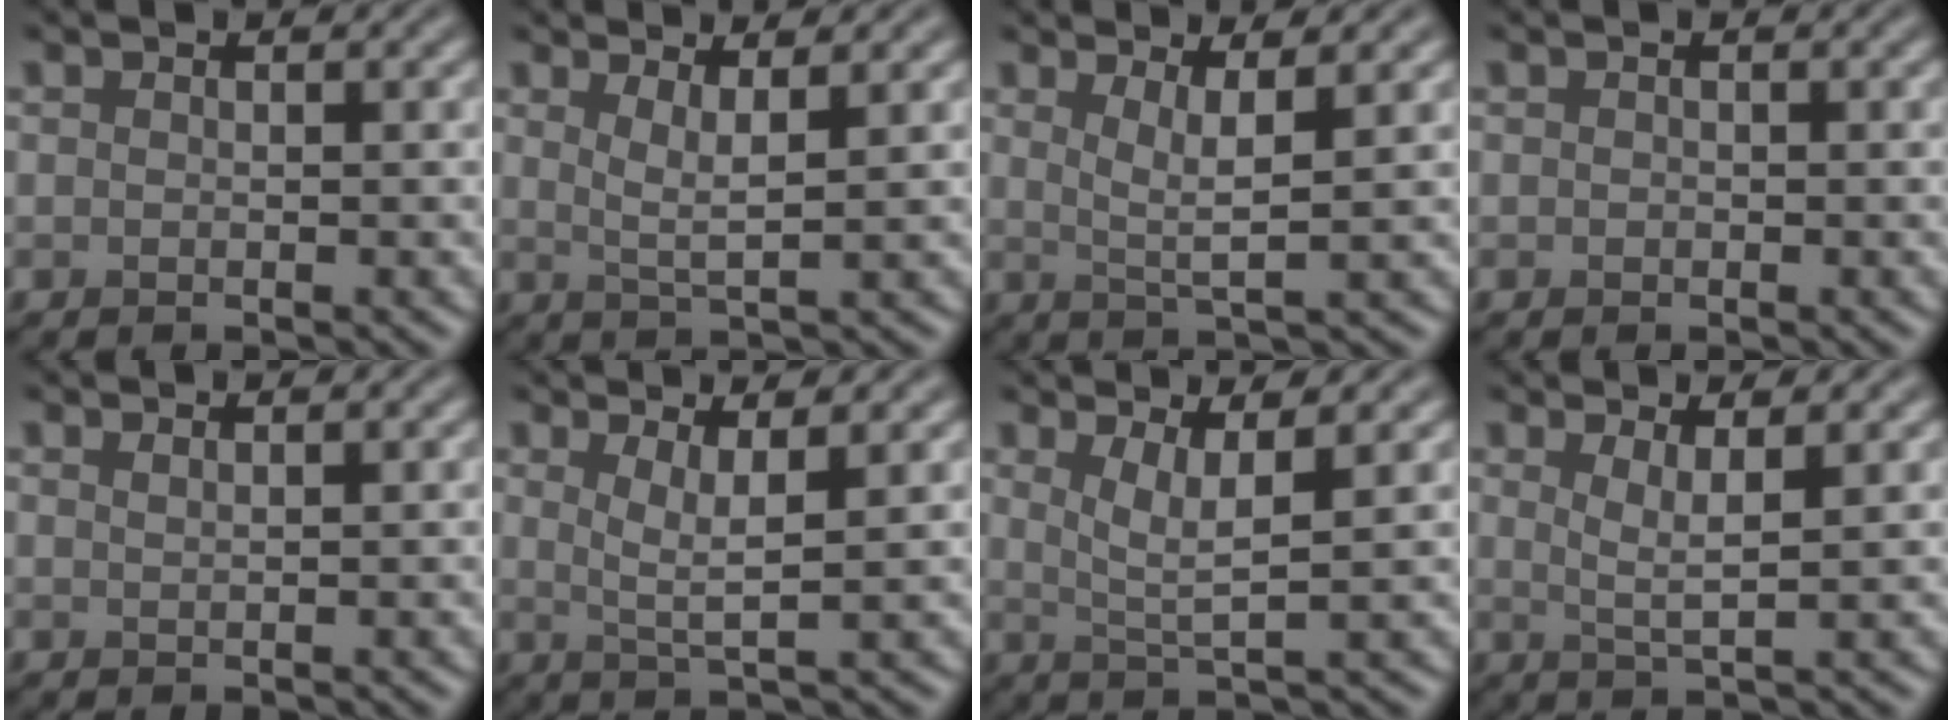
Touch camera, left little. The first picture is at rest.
{"total": 2.5, "force": [1.3, 0.5, 2.1], "torque": [-0.032, -0.007, 0.022]}
{"total": 2.9, "force": [1.3, 0.5, 2.6], "torque": [-0.042, -0.007, 0.024]}
{"total": 0.0}
{"total": 0.7, "force": [0.5, 0.2, 0.4], "torque": [-0.003, 0.000, 0.009]}
{"total": 2.9, "force": [1.2, 0.5, 2.6], "torque": [-0.044, -0.007, 0.023]}
{"total": 3.3, "force": [1.4, 0.6, 2.9], "torque": [-0.051, -0.007, 0.028]}
{"total": 2.4, "force": [1.1, 0.5, 2.1], "torque": [-0.034, -0.006, 0.020]}